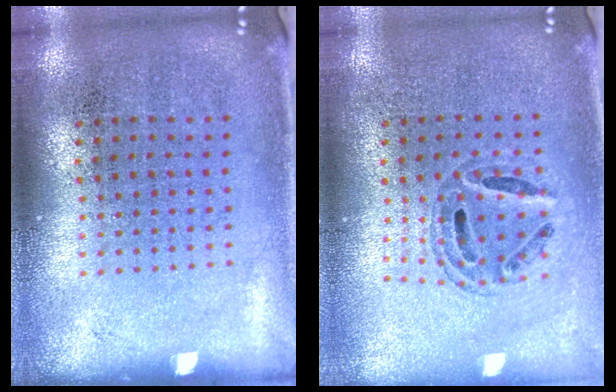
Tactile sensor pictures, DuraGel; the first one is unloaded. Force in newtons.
{"total": 0.6, "press": 0.6, "slide": 0.2}